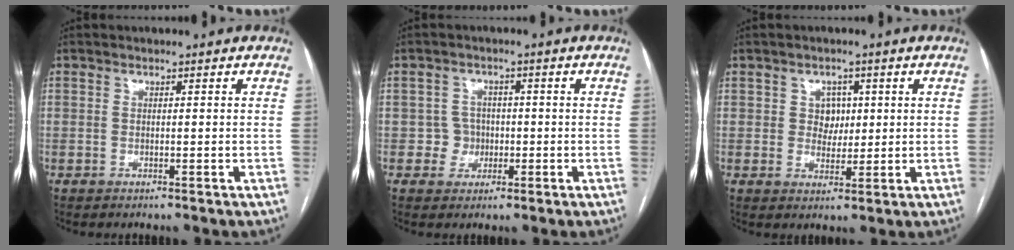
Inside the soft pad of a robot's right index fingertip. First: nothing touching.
{"total": 3.1, "force": [-0.5, 3.1, 0.1], "torque": [0.014, 0.013, -0.006]}
{"total": 3.5, "force": [0.9, 2.9, 1.6], "torque": [-0.018, 0.005, 0.017]}